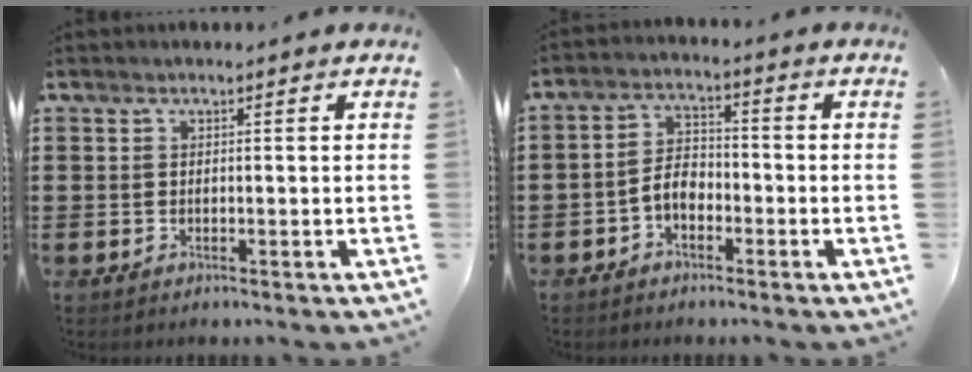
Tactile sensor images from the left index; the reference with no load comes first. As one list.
[{"total": 3.9, "force": [-2.0, 2.2, 2.6], "torque": [-0.062, 0.004, -0.045]}]